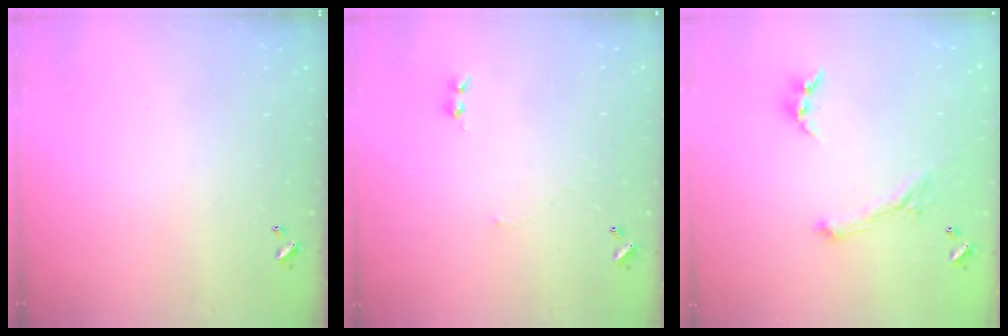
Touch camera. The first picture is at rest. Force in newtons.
{"total": 1.5, "press": 1.5, "slide": 0.5}
{"total": 0.7, "press": 0.6, "slide": 0.3}